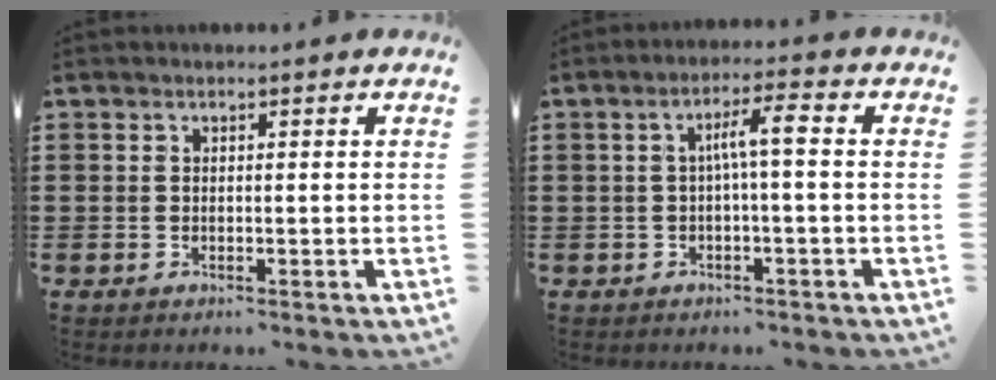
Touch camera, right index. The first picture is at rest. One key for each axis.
{"total": 4.3, "fx": -0.1, "fy": 0.3, "fz": 4.3, "tx": -0.082, "ty": 0.008, "tz": -0.008}